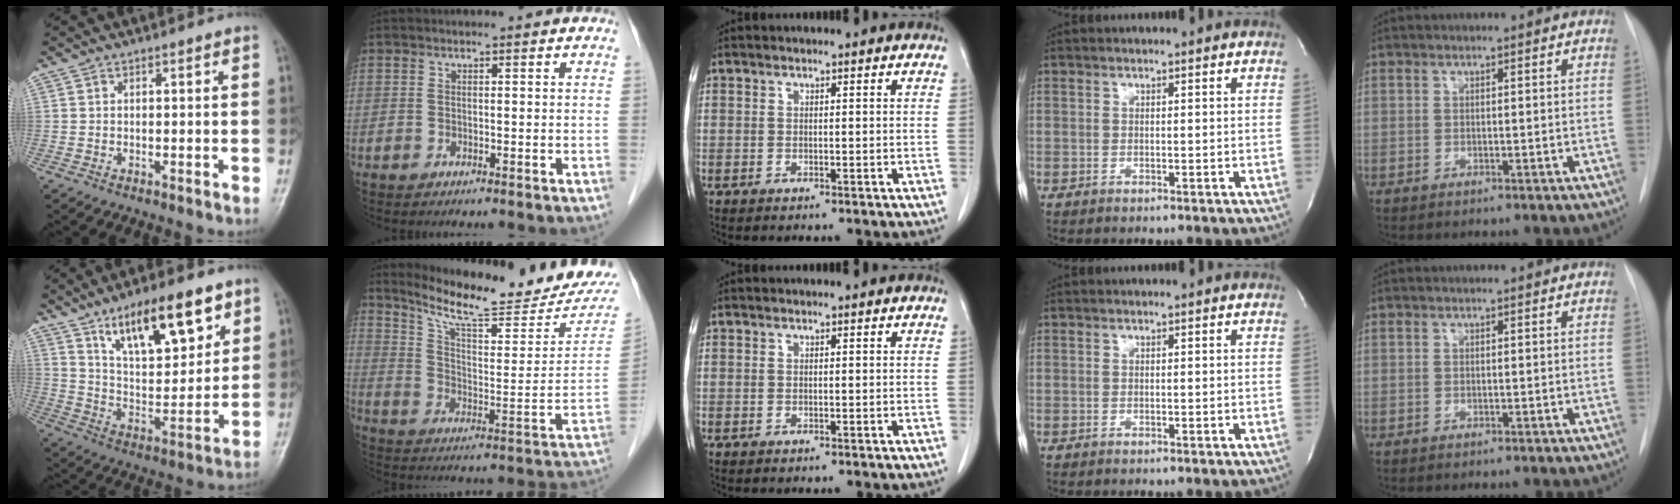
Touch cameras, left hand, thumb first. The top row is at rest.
{"thumb": {"total": 17.8, "force": [10.4, 6.7, 12.8], "torque": [-0.169, -0.045, 0.181]}, "index": {"total": 18.6, "force": [17.3, 1.4, 6.9], "torque": [-0.111, -0.071, 0.247]}}